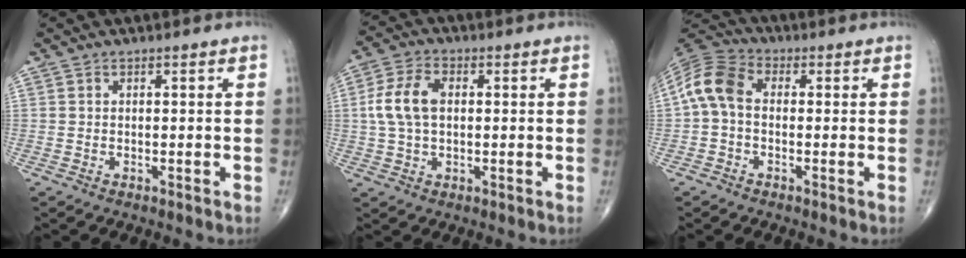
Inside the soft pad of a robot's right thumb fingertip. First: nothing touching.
{"total": 8.1, "force": [0.8, 4.9, 6.4], "torque": [-0.137, 0.016, 0.013]}
{"total": 8.5, "force": [0.0, 5.8, 6.3], "torque": [-0.124, 0.024, -0.016]}